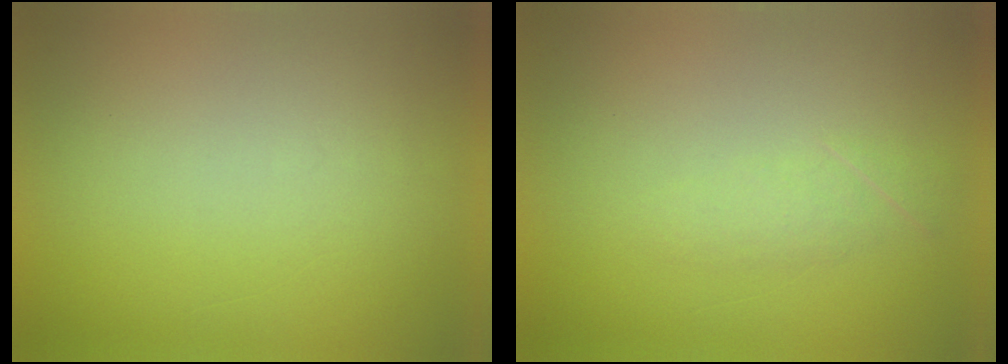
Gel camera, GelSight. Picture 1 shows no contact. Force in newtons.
{"total": 1.8}